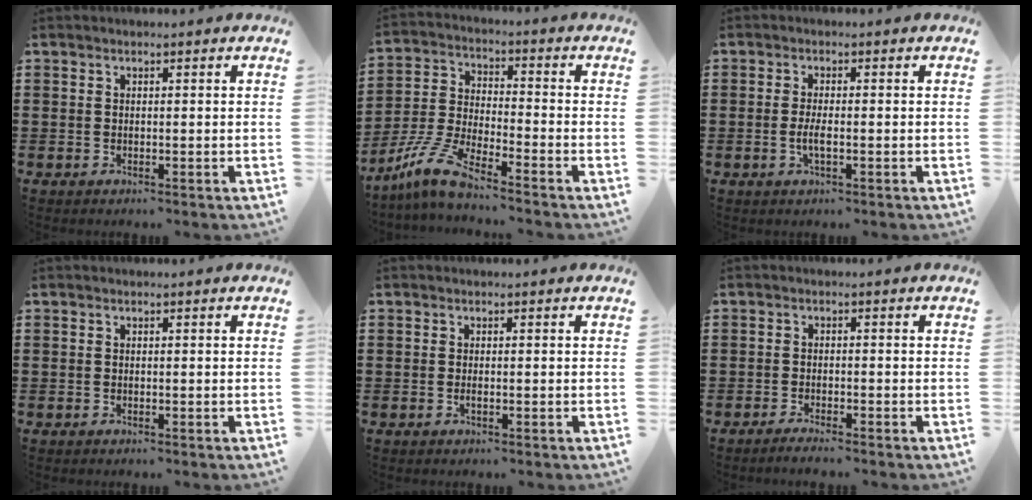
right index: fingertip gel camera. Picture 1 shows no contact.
{"total": 8.0, "force": [-6.9, 0.4, 4.1], "torque": [-0.112, -0.010, -0.142]}
{"total": 2.6, "force": [-0.7, 0.5, 2.4], "torque": [-0.050, -0.003, -0.014]}
{"total": 0.0}
{"total": 0.6, "force": [-0.2, 0.1, 0.5], "torque": [-0.009, -0.004, -0.003]}
{"total": 1.4, "force": [-1.4, -0.1, 0.4], "torque": [-0.007, 0.000, -0.026]}